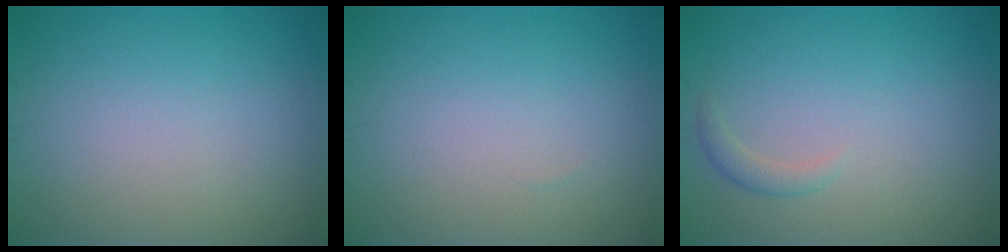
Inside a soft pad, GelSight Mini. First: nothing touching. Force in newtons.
{"total": 0.0}
{"total": 1.1, "press": 1.1, "slide": 0.1}